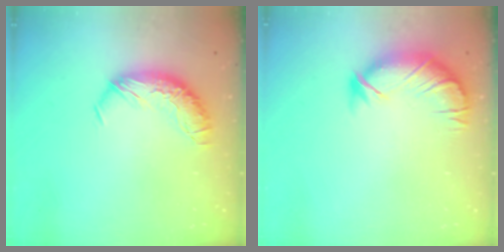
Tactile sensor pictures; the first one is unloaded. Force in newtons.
{"total": 3.9, "press": 3.3, "slide": 2.0}